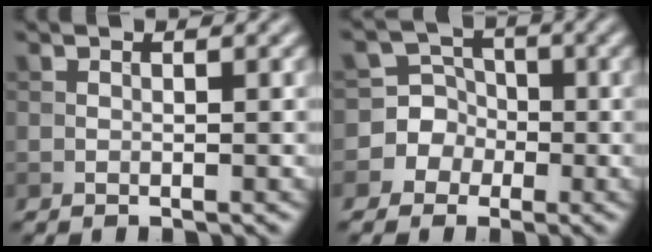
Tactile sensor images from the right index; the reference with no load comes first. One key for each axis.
{"total": 6.6, "fx": -2.3, "fy": 6.2, "fz": 0.3, "tx": 0.009, "ty": 0.018, "tz": -0.066}